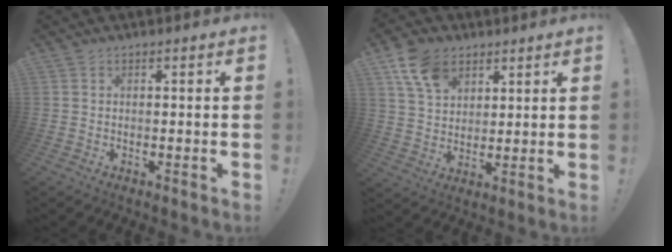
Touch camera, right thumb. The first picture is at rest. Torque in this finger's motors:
{"motor_torque": [0.48, 0.62, -0.29, 0.11, 0.00]}